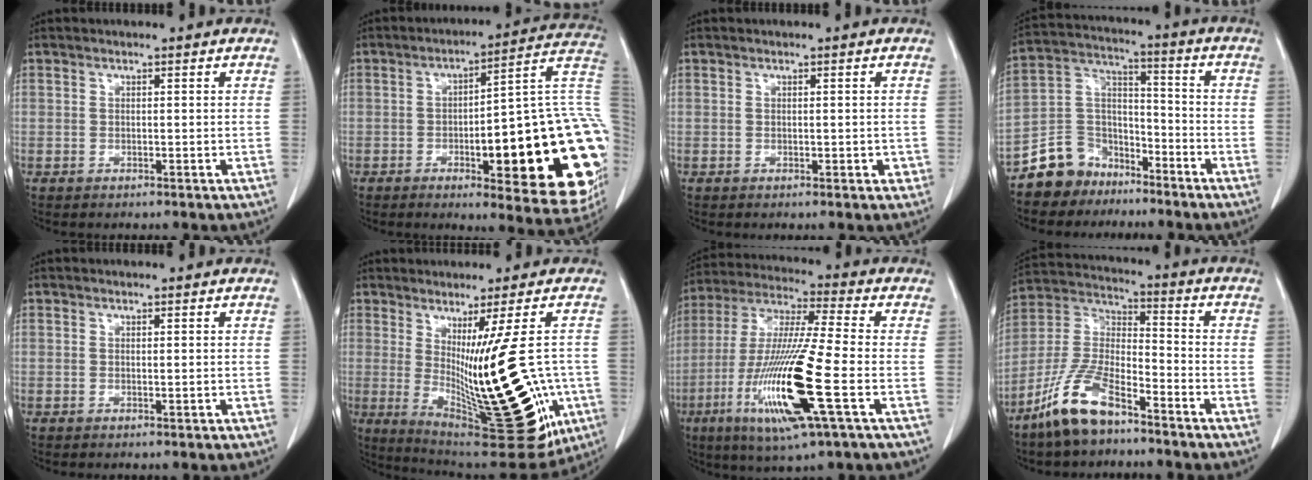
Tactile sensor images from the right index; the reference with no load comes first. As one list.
[{"total": 28.3, "force": [-4.6, 5.6, 27.3], "torque": [-0.259, 0.016, -0.056]}, {"total": 1.7, "force": [-0.2, 1.1, 1.2], "torque": [-0.009, 0.005, 0.001]}, {"total": 9.6, "force": [-7.2, 6.2, 1.2], "torque": [-0.028, 0.042, -0.138]}, {"total": 0.0}, {"total": 22.2, "force": [-3.4, 4.4, 21.5], "torque": [-0.286, -0.044, -0.026]}, {"total": 18.4, "force": [-5.9, 0.6, 17.4], "torque": [-0.369, -0.028, -0.112]}, {"total": 12.1, "force": [-8.6, 3.6, 7.8], "torque": [-0.175, -0.004, -0.171]}]